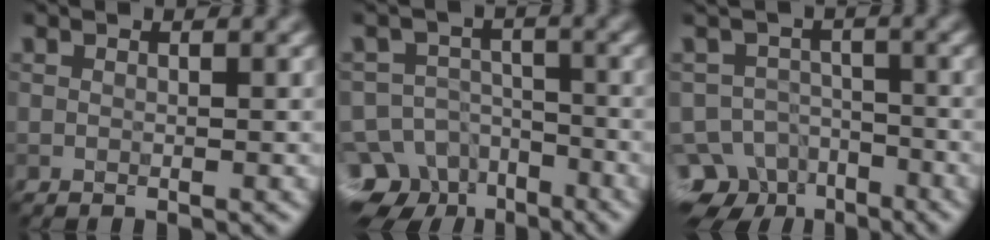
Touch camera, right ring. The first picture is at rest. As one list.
[{"total": 11.1, "force": [-8.4, 6.9, 2.6], "torque": [-0.036, -0.004, -0.124]}, {"total": 9.0, "force": [-7.2, 5.1, 2.2], "torque": [-0.012, -0.001, -0.111]}]